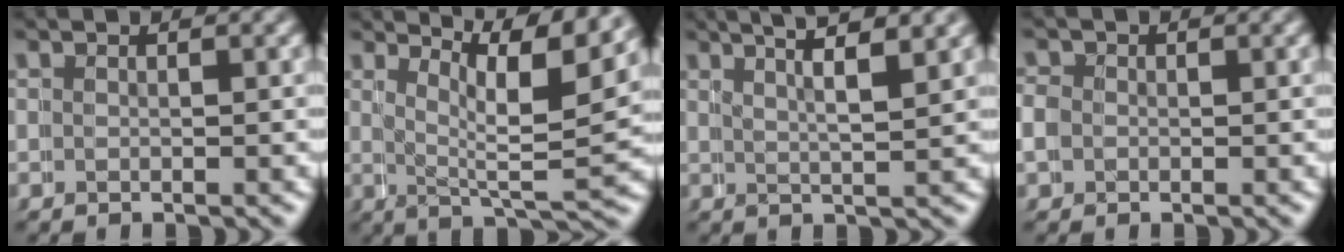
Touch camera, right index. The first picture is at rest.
{"total": 7.9, "force": [3.7, 2.6, 6.5], "torque": [-0.097, -0.010, 0.049]}
{"total": 5.6, "force": [4.3, 1.1, 3.5], "torque": [-0.049, 0.020, 0.056]}
{"total": 1.9, "force": [-0.6, 1.8, -0.1], "torque": [-0.015, -0.004, -0.015]}